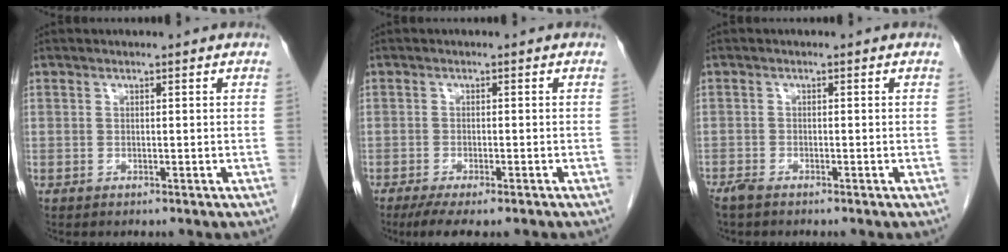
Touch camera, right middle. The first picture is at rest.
{"total": 6.8, "force": [-5.2, 1.4, 4.2], "torque": [-0.060, -0.013, -0.080]}
{"total": 1.7, "force": [-1.4, 0.4, 0.9], "torque": [-0.024, -0.005, -0.028]}